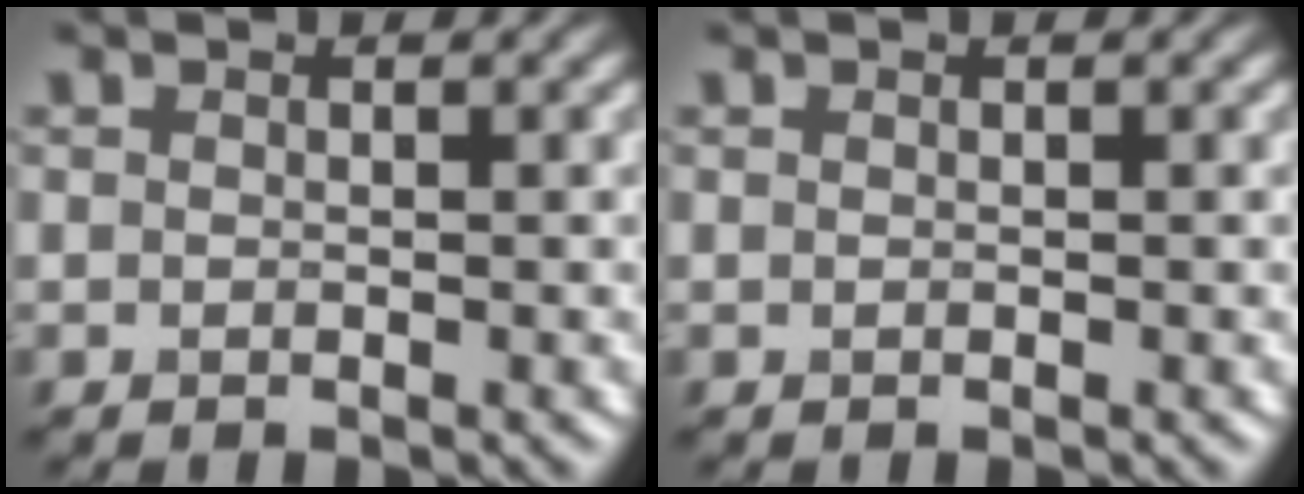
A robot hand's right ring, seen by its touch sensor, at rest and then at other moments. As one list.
[{"total": 0.0}]